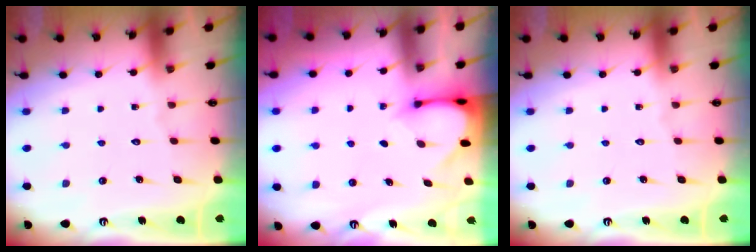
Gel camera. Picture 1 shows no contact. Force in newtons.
{"total": 3.4, "press": 3.4, "slide": 0.3}
{"total": 0.0}